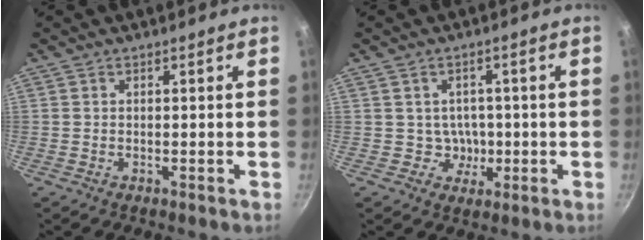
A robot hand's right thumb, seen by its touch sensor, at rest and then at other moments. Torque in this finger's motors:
{"motor_torque": [-0.87, 0.37, -0.27, -0.21, 0.01]}